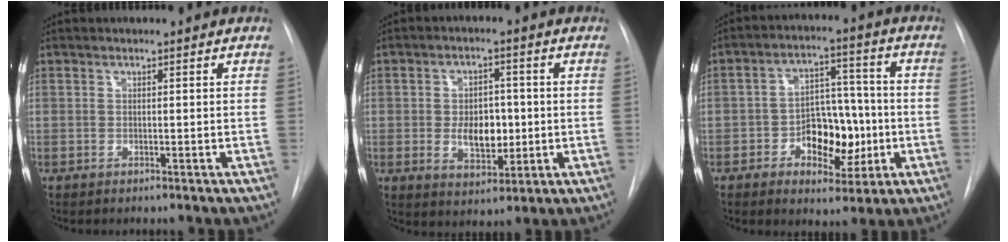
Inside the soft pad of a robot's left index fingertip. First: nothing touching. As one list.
[{"total": 6.8, "force": [-0.4, 4.1, 5.4], "torque": [-0.084, 0.002, 0.001]}, {"total": 10.0, "force": [-2.6, 5.7, 7.7], "torque": [-0.115, 0.023, -0.035]}]